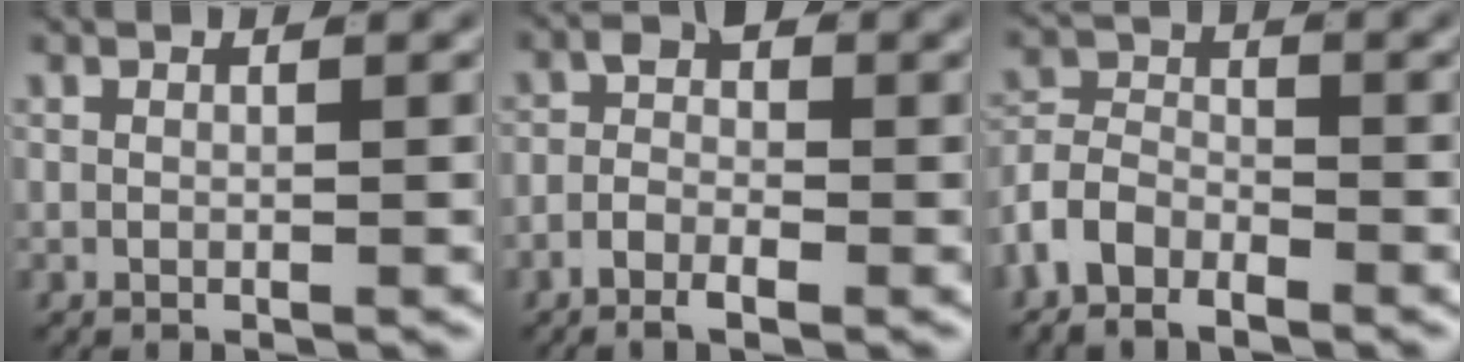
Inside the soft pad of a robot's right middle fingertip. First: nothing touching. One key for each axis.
{"total": 3.3, "fx": -1.3, "fy": 1.8, "fz": 2.4, "tx": -0.032, "ty": -0.002, "tz": -0.033}
{"total": 5.5, "fx": -2.5, "fy": 4.4, "fz": 2.4, "tx": -0.054, "ty": -0.013, "tz": -0.051}